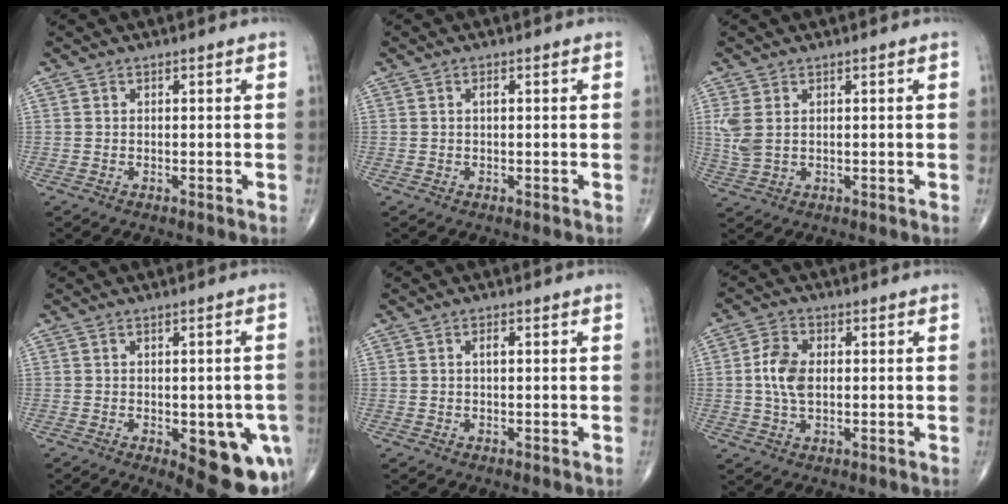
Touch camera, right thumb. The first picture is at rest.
{"total": 0.8, "force": [0.2, 0.2, 0.7], "torque": [-0.011, 0.002, 0.000]}
{"total": 4.2, "force": [1.1, 2.5, 3.2], "torque": [-0.085, 0.004, 0.031]}
{"total": 13.7, "force": [-5.1, 6.0, 11.2], "torque": [-0.097, 0.003, -0.050]}
{"total": 1.2, "force": [0.2, 0.4, 1.1], "torque": [-0.019, 0.003, 0.001]}
{"total": 6.5, "force": [0.3, 3.9, 5.2], "torque": [-0.101, 0.004, 0.003]}